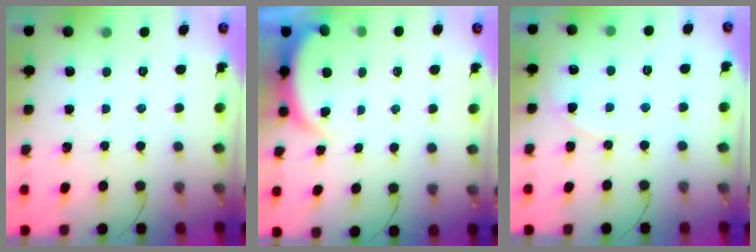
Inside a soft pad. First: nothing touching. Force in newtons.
{"total": 3.8, "press": 3.7, "slide": 0.6}
{"total": 5.2, "press": 5.1, "slide": 0.5}